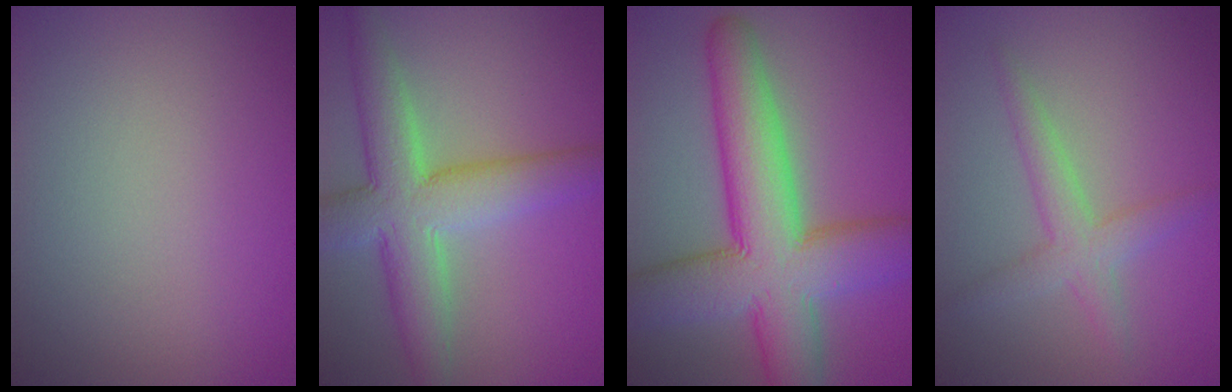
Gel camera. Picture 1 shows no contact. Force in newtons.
{"total": 7.4, "press": 7.4, "slide": 0.7}
{"total": 11.4, "press": 11.4, "slide": 0.6}
{"total": 2.9, "press": 2.9, "slide": 0.1}